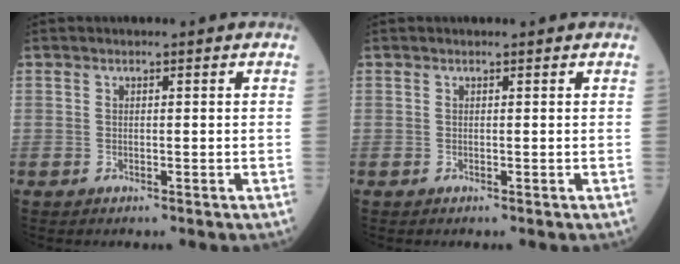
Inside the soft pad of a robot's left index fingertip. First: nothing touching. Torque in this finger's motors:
{"motor_torque": [0.02, 0.02, 0.00, 0.00]}